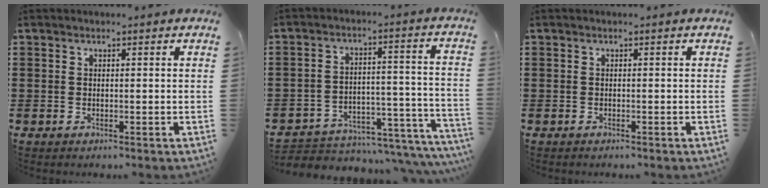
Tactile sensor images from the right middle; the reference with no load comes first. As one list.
[{"total": 3.9, "force": [-3.6, 1.4, 0.6], "torque": [-0.018, 0.004, -0.077]}, {"total": 0.0}]